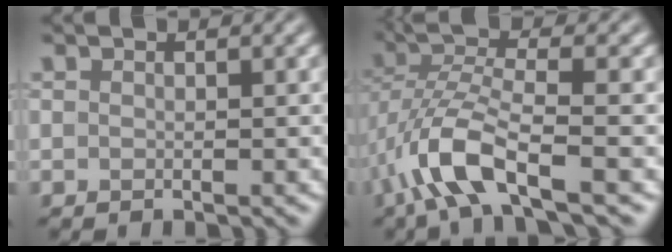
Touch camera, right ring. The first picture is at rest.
{"total": 7.1, "force": [-3.0, 2.1, 6.0], "torque": [-0.135, 0.009, -0.070]}